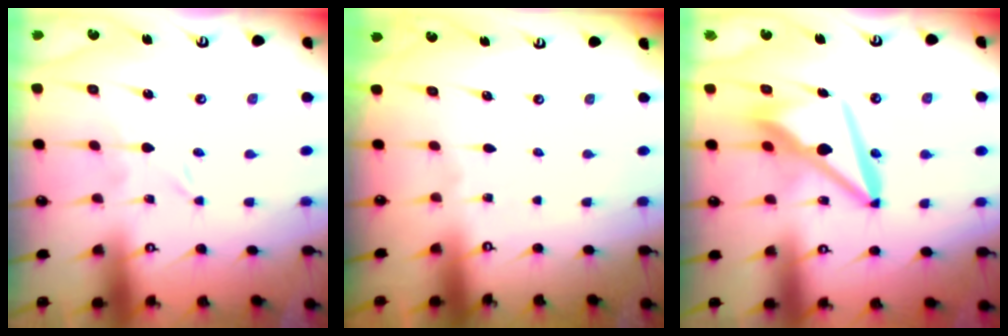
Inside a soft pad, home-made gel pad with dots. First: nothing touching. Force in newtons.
{"total": 0.0}
{"total": 11.8, "press": 11.7, "slide": 1.7}